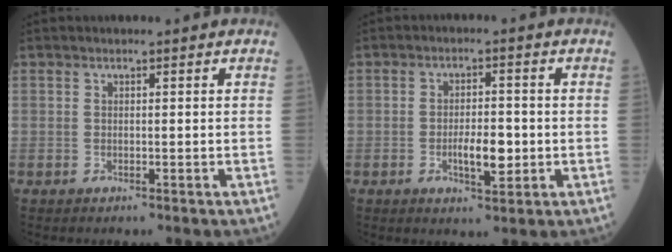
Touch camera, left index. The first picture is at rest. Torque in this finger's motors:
{"motor_torque": [0.19, -0.01, 0.16, 0.07]}